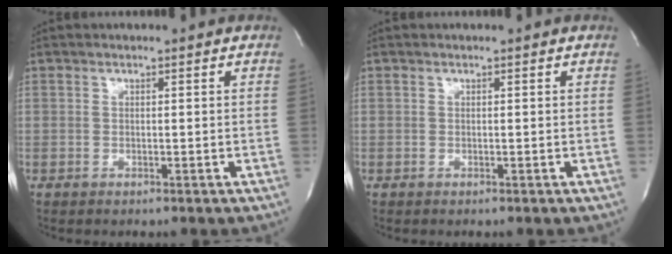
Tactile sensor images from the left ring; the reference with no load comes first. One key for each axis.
{"total": 0.0}